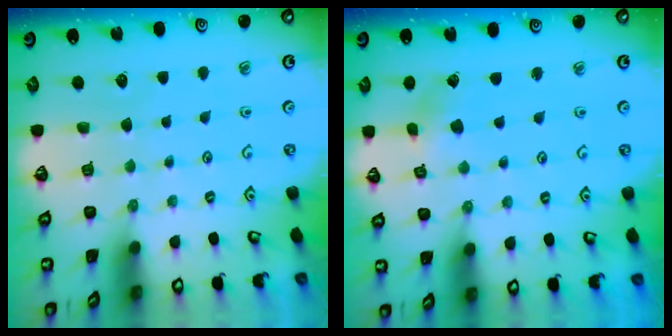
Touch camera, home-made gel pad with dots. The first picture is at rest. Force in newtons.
{"total": 2.6, "press": 2.6, "slide": 0.3}